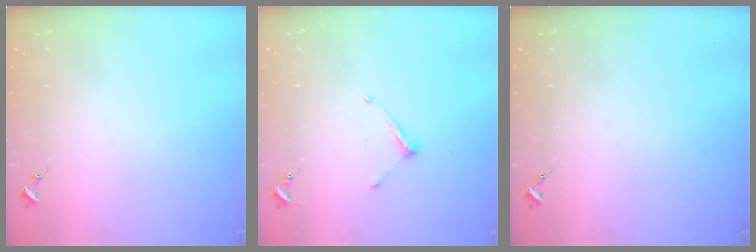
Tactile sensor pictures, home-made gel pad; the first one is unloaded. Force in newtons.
{"total": 6.6, "press": 6.6, "slide": 0.3}
{"total": 0.0}